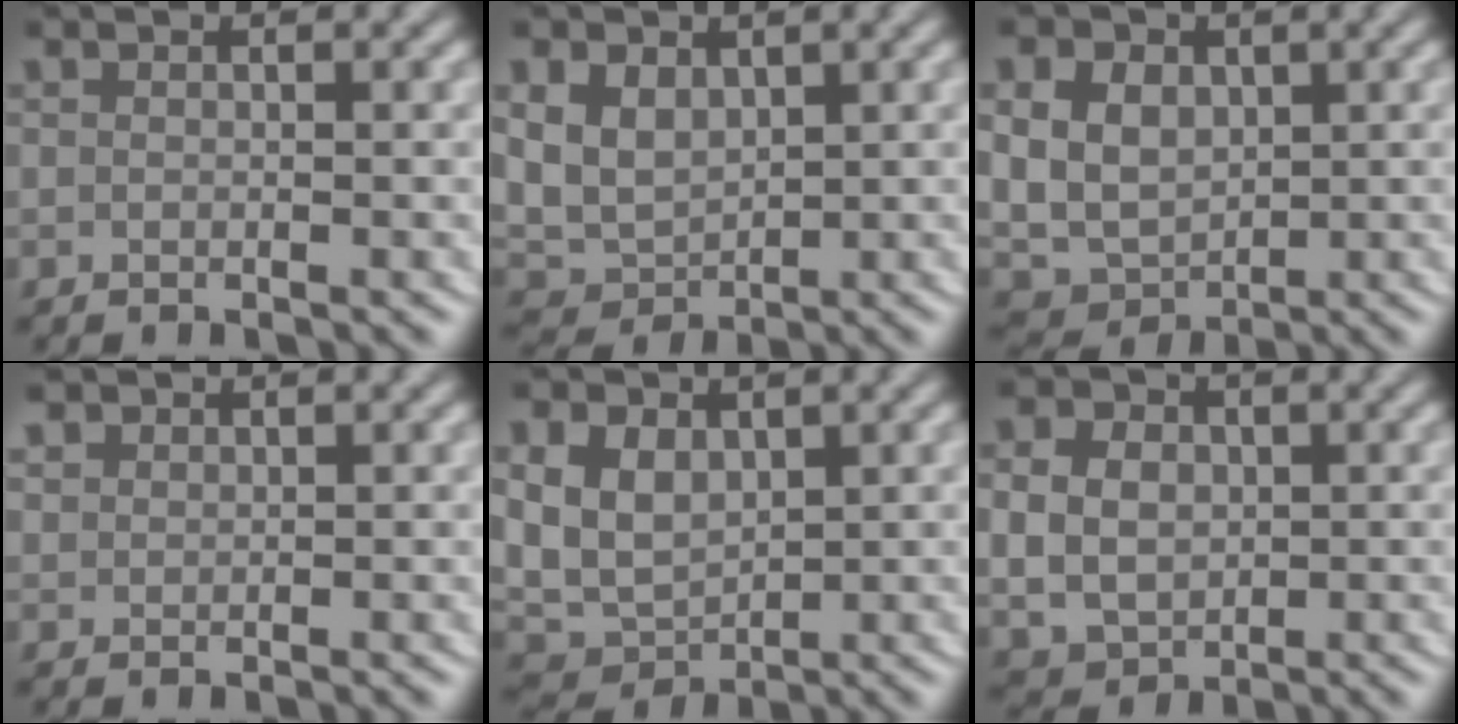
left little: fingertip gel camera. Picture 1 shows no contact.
{"total": 8.0, "force": [0.7, 7.2, 3.6], "torque": [-0.115, -0.031, 0.020]}
{"total": 10.1, "force": [0.0, 9.1, 4.3], "torque": [-0.122, -0.042, 0.006]}
{"total": 1.4, "force": [1.0, 0.8, 0.4], "torque": [-0.018, -0.004, 0.028]}
{"total": 9.0, "force": [0.3, 7.9, 4.3], "torque": [-0.123, -0.033, 0.012]}
{"total": 7.5, "force": [-0.3, 6.7, 3.5], "torque": [-0.079, -0.033, 0.006]}